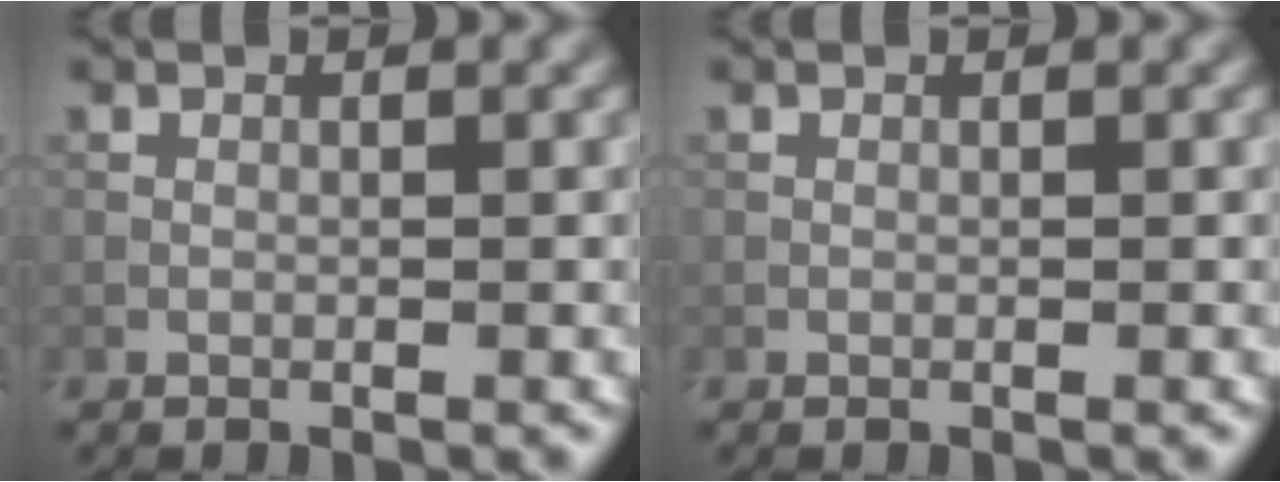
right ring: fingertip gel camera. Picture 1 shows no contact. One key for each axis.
{"total": 0.0}